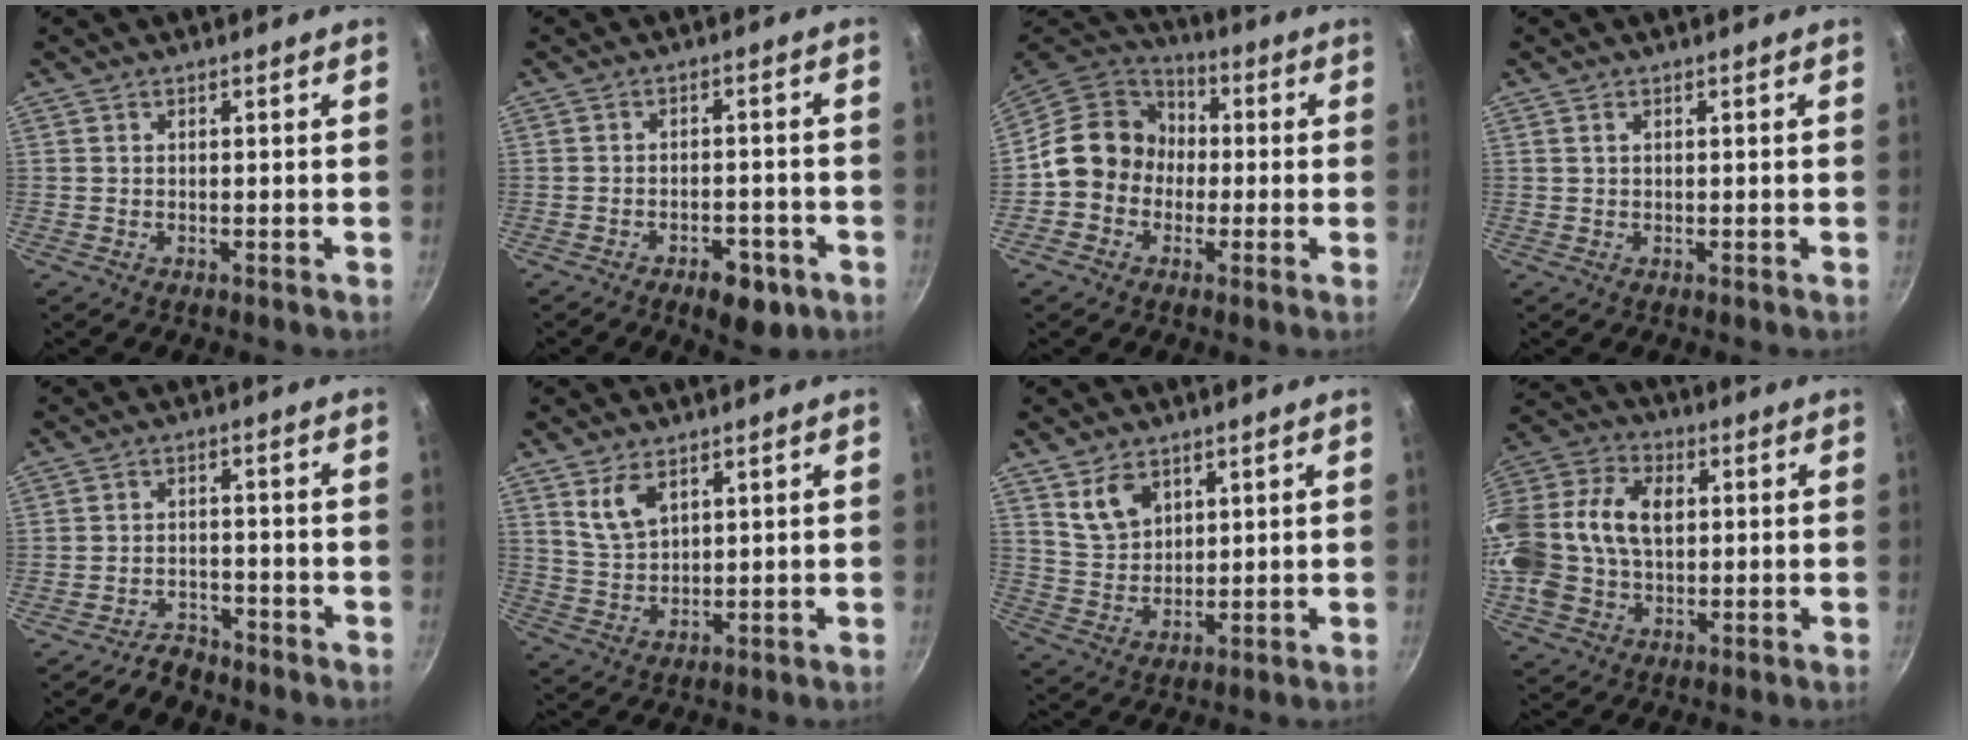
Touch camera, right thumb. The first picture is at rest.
{"total": 6.9, "force": [-3.8, 3.5, 4.6], "torque": [-0.039, 0.025, -0.043]}
{"total": 12.5, "force": [-1.0, 11.1, 5.7], "torque": [-0.054, 0.034, -0.038]}
{"total": 0.7, "force": [0.3, 0.4, 0.5], "torque": [-0.008, 0.002, 0.005]}
{"total": 3.9, "force": [-3.5, 1.7, 0.3], "torque": [0.011, 0.036, -0.059]}
{"total": 6.0, "force": [3.3, 3.2, 3.8], "torque": [-0.063, -0.023, 0.072]}
{"total": 9.3, "force": [3.8, 6.6, 5.4], "torque": [-0.078, -0.017, 0.076]}
{"total": 21.3, "force": [1.7, 15.2, 14.9], "torque": [-0.300, 0.039, 0.022]}